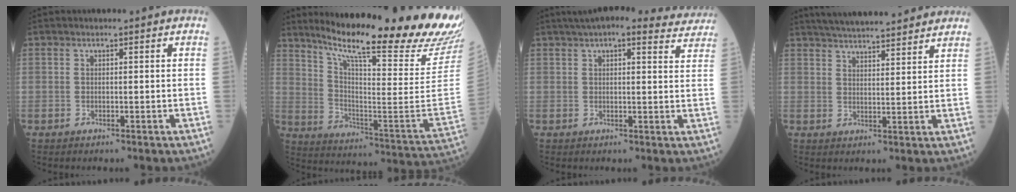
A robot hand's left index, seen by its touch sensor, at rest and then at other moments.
{"total": 29.4, "force": [24.8, 0.2, 15.8], "torque": [-0.260, -0.113, 0.338]}
{"total": 14.5, "force": [13.0, 3.3, 5.6], "torque": [-0.060, 0.031, 0.151]}
{"total": 15.5, "force": [14.0, 2.1, 6.4], "torque": [-0.100, 0.029, 0.198]}